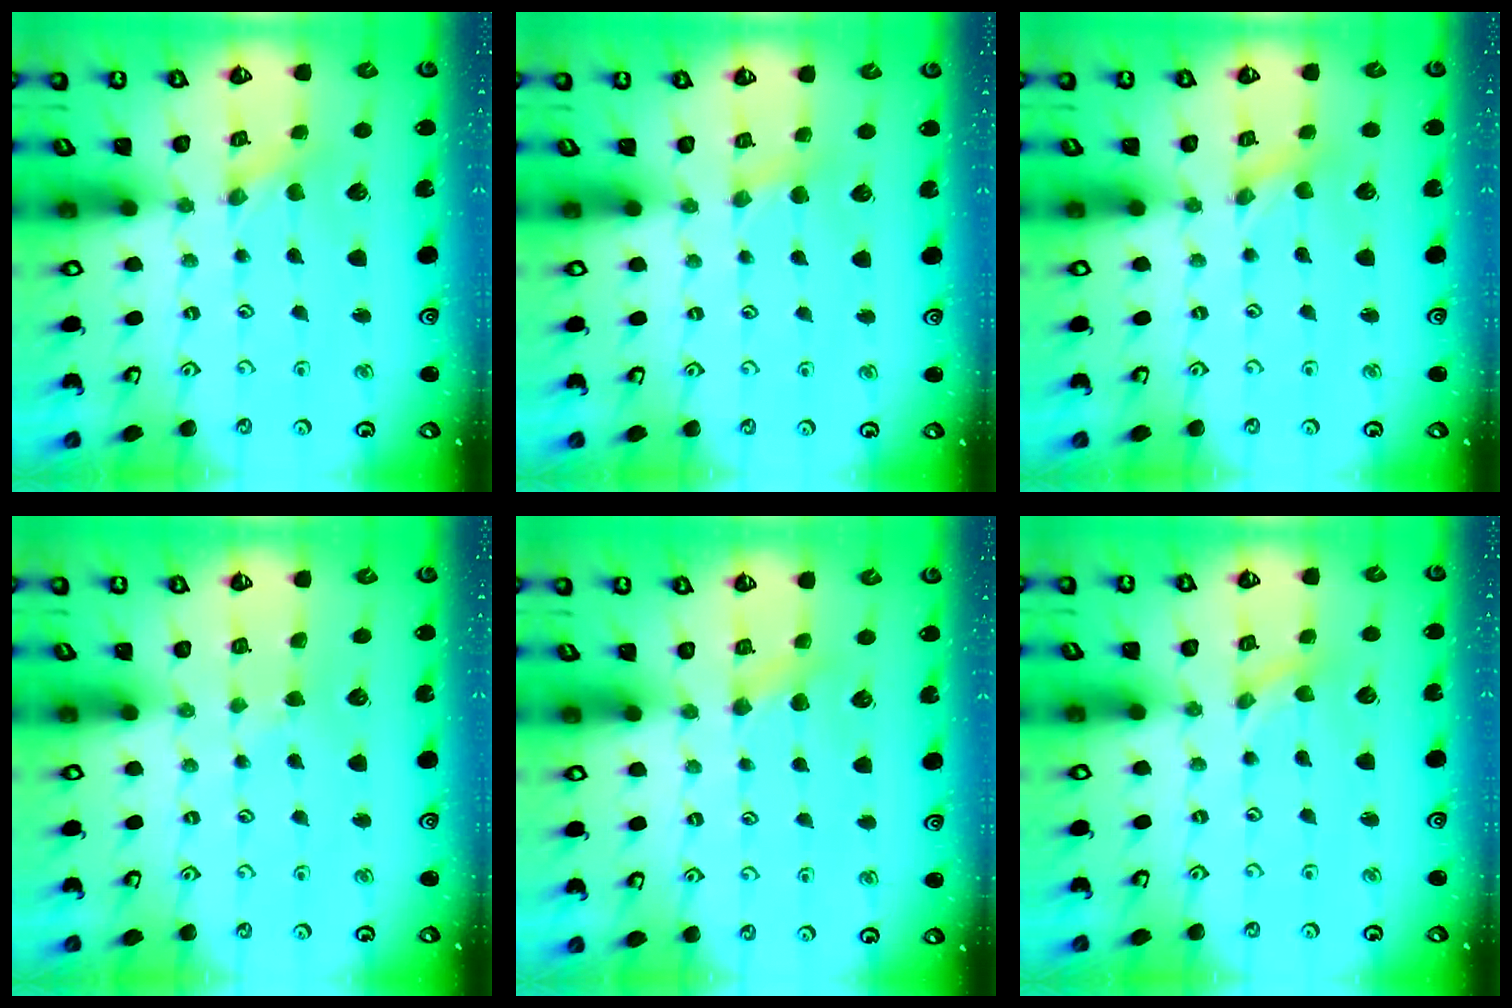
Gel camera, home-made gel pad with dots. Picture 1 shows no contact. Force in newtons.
{"total": 2.7, "press": 2.7, "slide": 0.4}
{"total": 0.0}
{"total": 1.7, "press": 1.7, "slide": 0.2}
{"total": 3.8, "press": 3.8, "slide": 0.7}
{"total": 0.0}